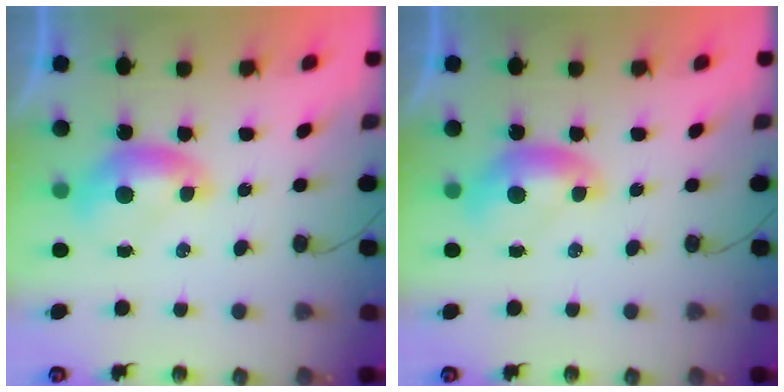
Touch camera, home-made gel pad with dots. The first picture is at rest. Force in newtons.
{"total": 0.0}